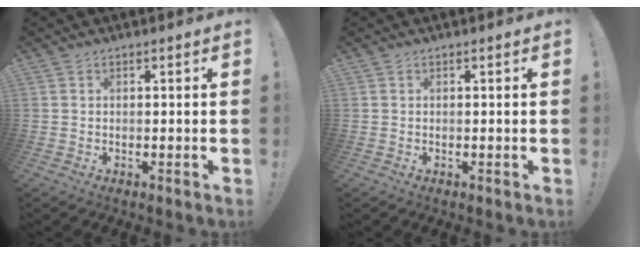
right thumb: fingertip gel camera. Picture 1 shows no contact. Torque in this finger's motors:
{"motor_torque": [-0.12, -0.01, 0.00, 0.00, 0.02]}